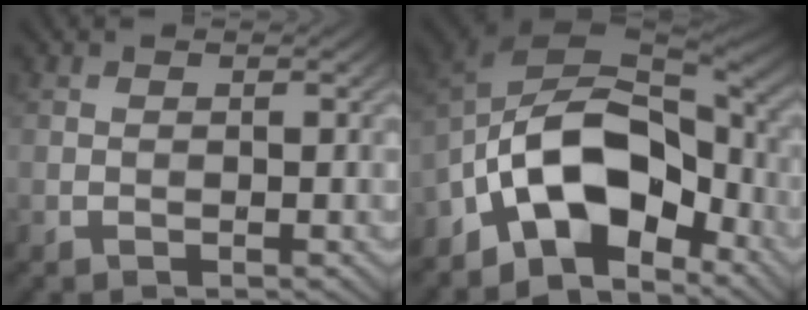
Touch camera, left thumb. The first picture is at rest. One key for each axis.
{"total": 14.5, "fx": -6.6, "fy": 8.1, "fz": 10.1, "tx": -0.178, "ty": -0.009, "tz": -0.132}